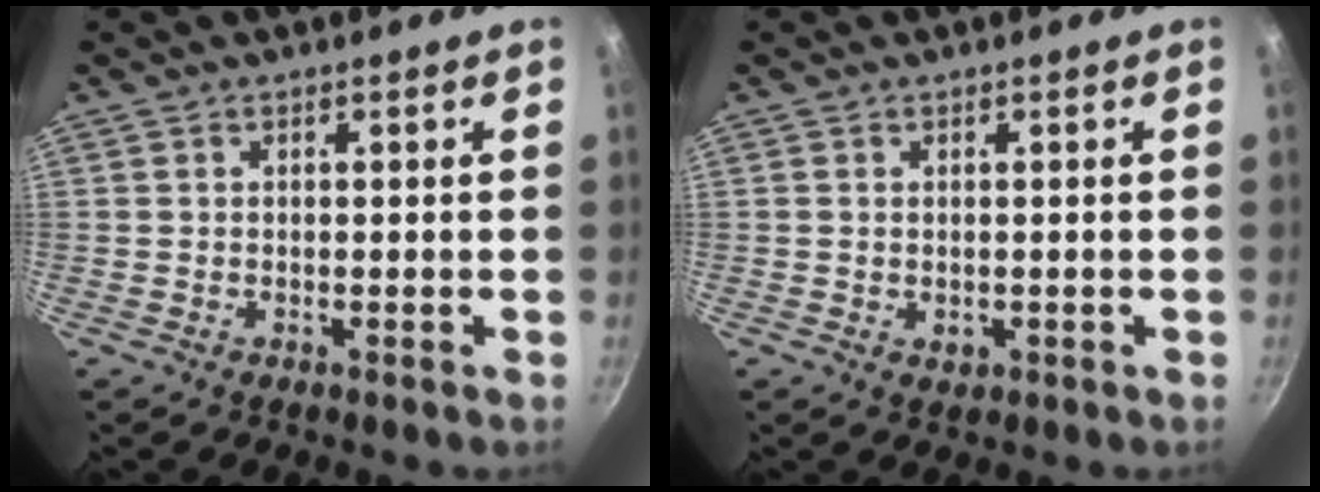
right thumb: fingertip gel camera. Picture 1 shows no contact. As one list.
[{"total": 1.6, "force": [-0.2, 1.2, 1.1], "torque": [-0.014, -0.002, -0.002]}]